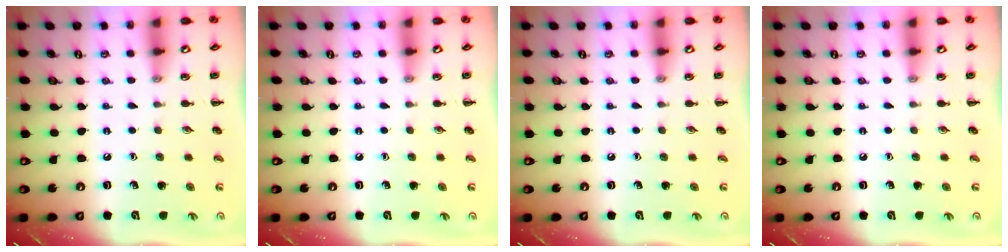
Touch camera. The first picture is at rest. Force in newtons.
{"total": 0.0}
{"total": 0.0}
{"total": 0.0}